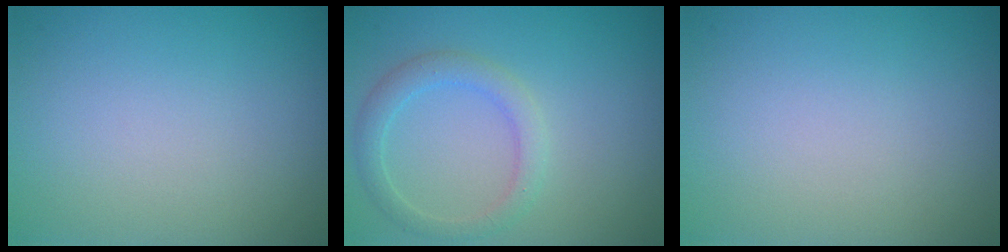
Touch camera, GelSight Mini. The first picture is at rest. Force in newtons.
{"total": 2.5, "press": 2.5, "slide": 0.1}
{"total": 0.0}